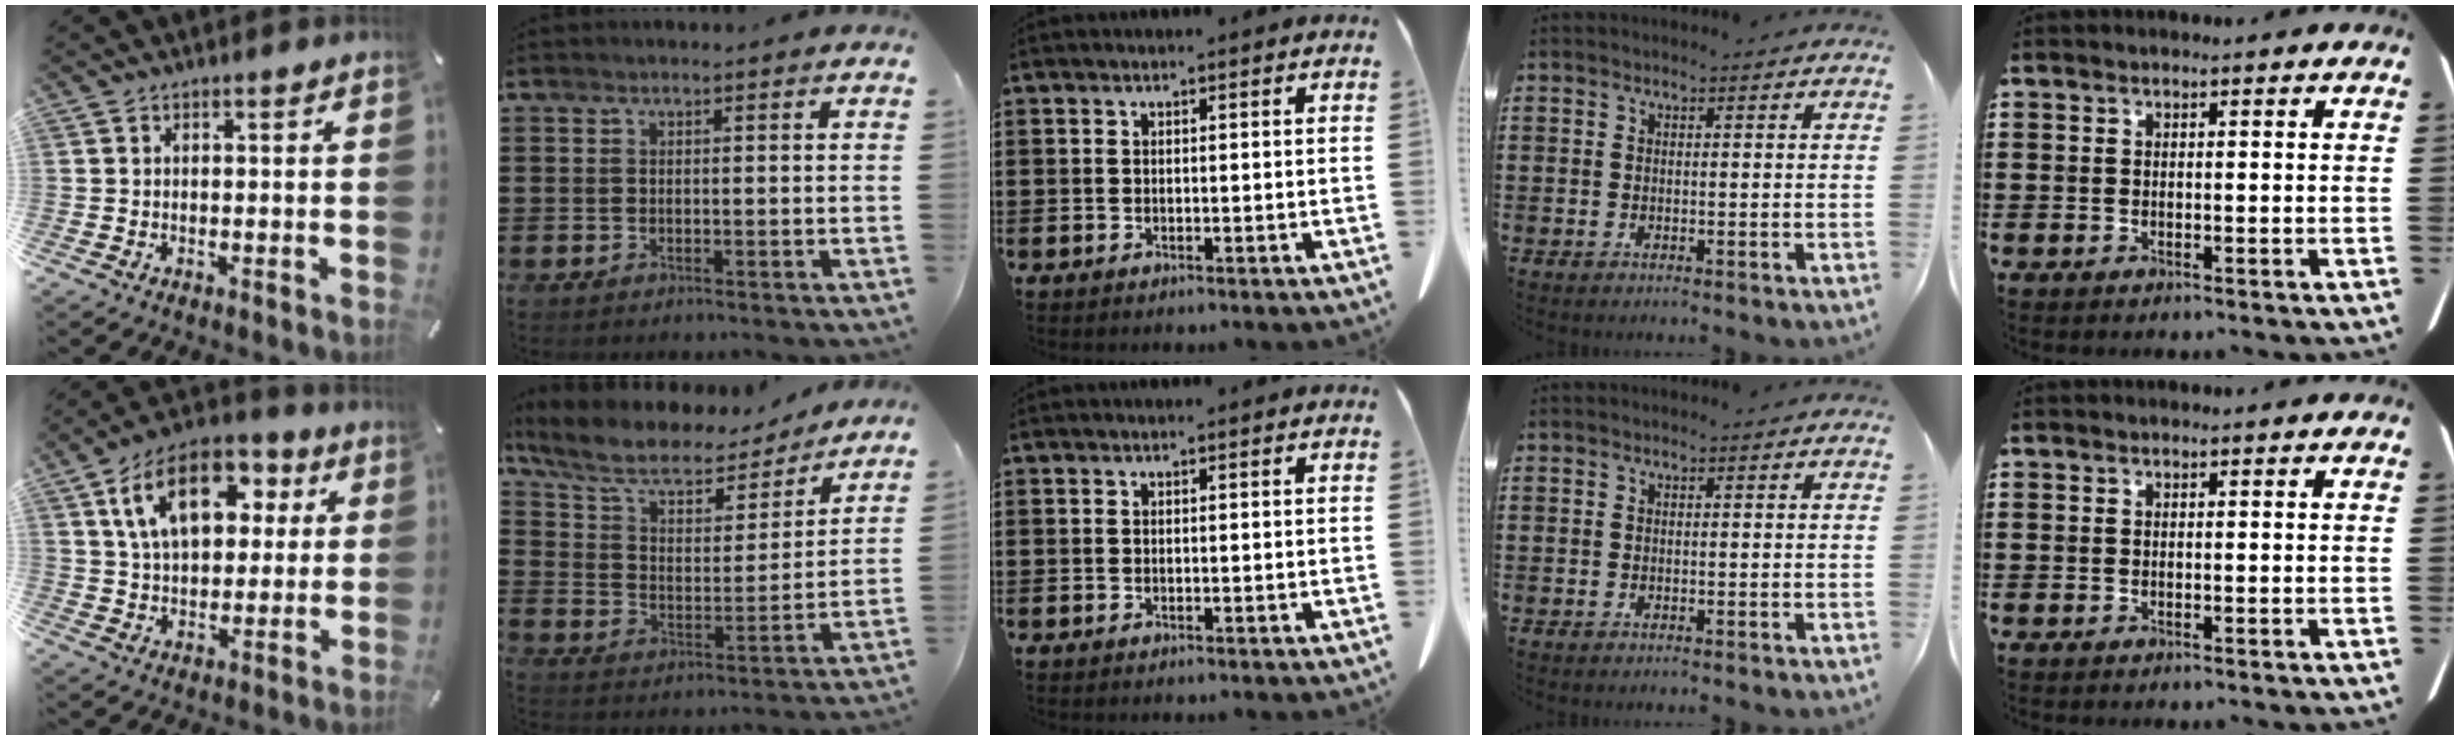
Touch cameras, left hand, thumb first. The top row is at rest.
{"thumb": {"total": 16.8, "force": [6.3, 10.9, 11.1], "torque": [-0.206, 0.000, 0.109]}, "index": {"total": 8.7, "force": [6.7, 3.5, 4.4], "torque": [-0.113, -0.033, 0.114]}}